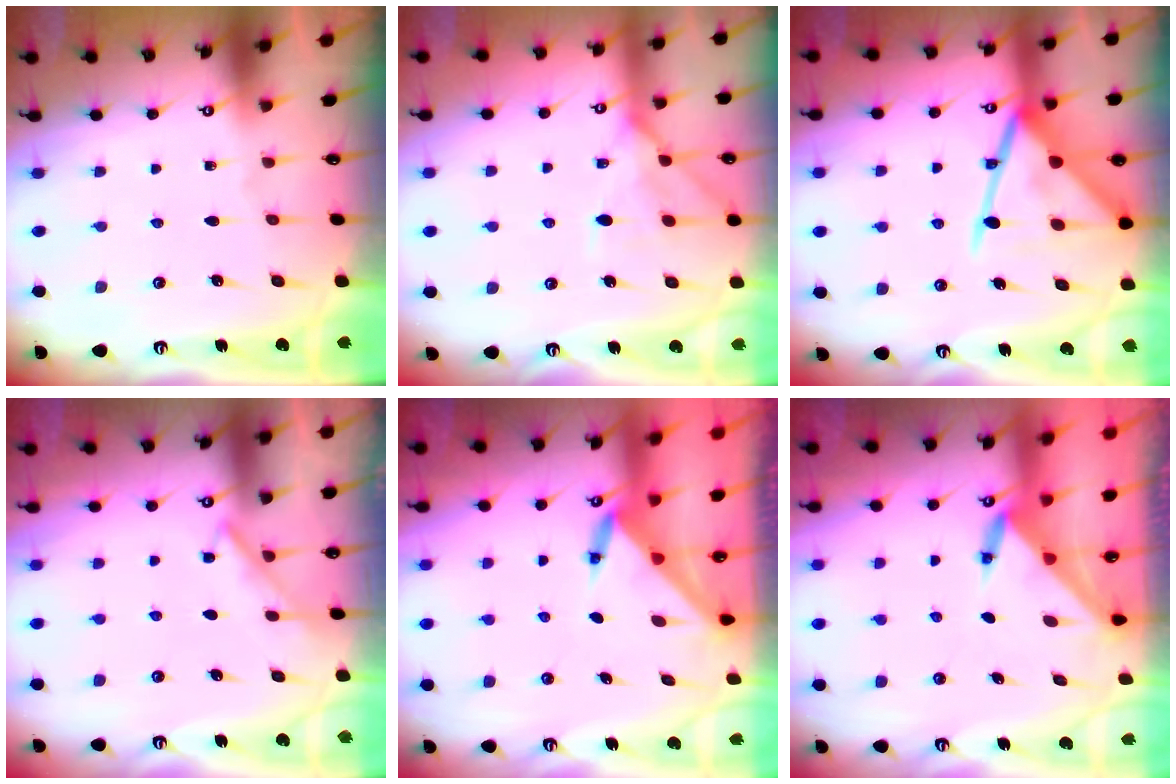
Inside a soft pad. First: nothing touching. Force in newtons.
{"total": 13.2, "press": 13.1, "slide": 1.2}
{"total": 17.5, "press": 17.4, "slide": 1.5}
{"total": 3.8, "press": 3.8, "slide": 0.5}
{"total": 3.4, "press": 3.4, "slide": 0.3}
{"total": 3.5, "press": 3.4, "slide": 0.4}